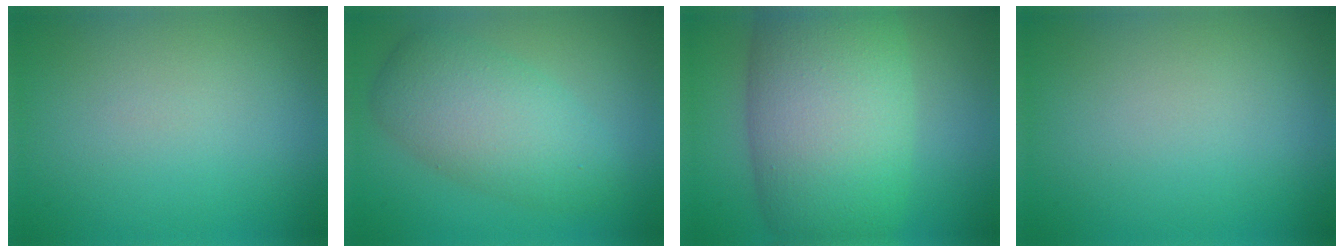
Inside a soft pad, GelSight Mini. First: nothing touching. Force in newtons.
{"total": 6.2, "press": 6.2, "slide": 0.2}
{"total": 12.0, "press": 12.0, "slide": 0.6}
{"total": 0.0}